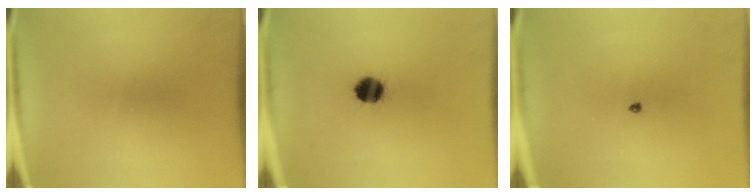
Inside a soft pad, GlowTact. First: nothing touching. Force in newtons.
{"total": 7.0}
{"total": 0.6}